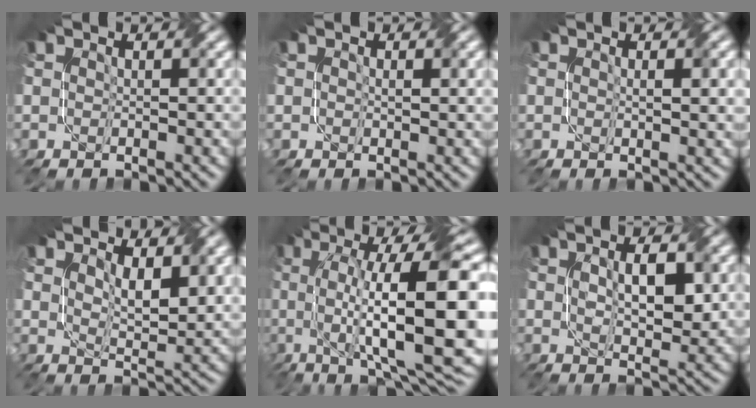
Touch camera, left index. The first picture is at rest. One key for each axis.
{"total": 1.4, "fx": 0.5, "fy": 0.7, "fz": 1.1, "tx": -0.016, "ty": 0.001, "tz": 0.010}
{"total": 2.4, "fx": 0.4, "fy": 0.5, "fz": 2.3, "tx": -0.032, "ty": 0.002, "tz": 0.008}
{"total": 4.0, "fx": 2.1, "fy": 1.4, "fz": 3.1, "tx": -0.064, "ty": -0.009, "tz": 0.041}
{"total": 15.7, "fx": 0.0, "fy": 4.6, "fz": 15.0, "tx": -0.227, "ty": 0.007, "tz": 0.007}
{"total": 4.4, "fx": 1.1, "fy": 1.6, "fz": 4.0, "tx": -0.073, "ty": -0.001, "tz": 0.022}